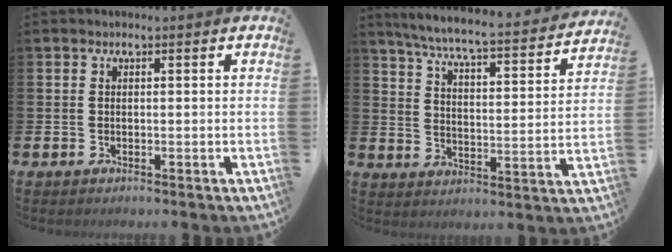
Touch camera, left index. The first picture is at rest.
{"total": 6.2, "force": [5.6, 0.2, 2.6], "torque": [-0.079, -0.045, 0.090]}